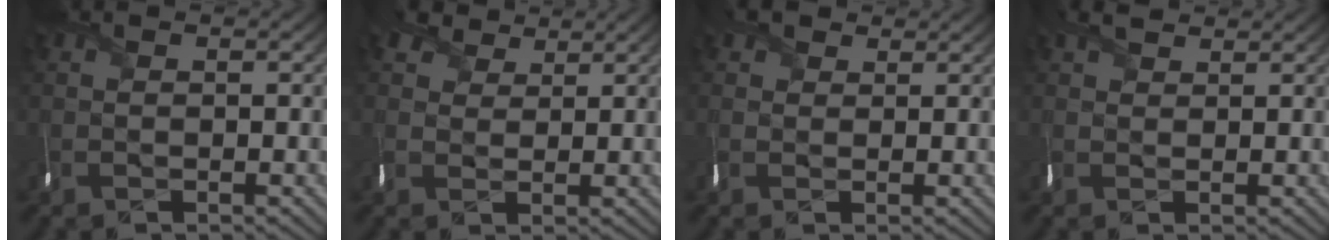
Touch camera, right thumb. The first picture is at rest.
{"total": 2.4, "force": [1.9, 1.0, -0.9], "torque": [0.008, 0.004, 0.032]}
{"total": 1.7, "force": [1.1, 0.8, -1.1], "torque": [0.015, 0.004, 0.012]}
{"total": 1.6, "force": [1.3, 0.3, -0.7], "torque": [0.002, 0.006, 0.021]}